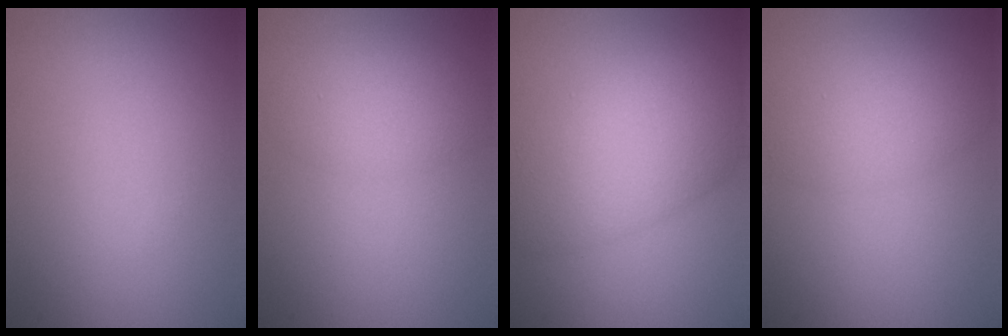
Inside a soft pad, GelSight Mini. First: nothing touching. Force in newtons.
{"total": 2.2, "press": 2.2, "slide": 0.1}
{"total": 6.9, "press": 6.9, "slide": 0.1}
{"total": 2.5, "press": 2.5, "slide": 0.1}